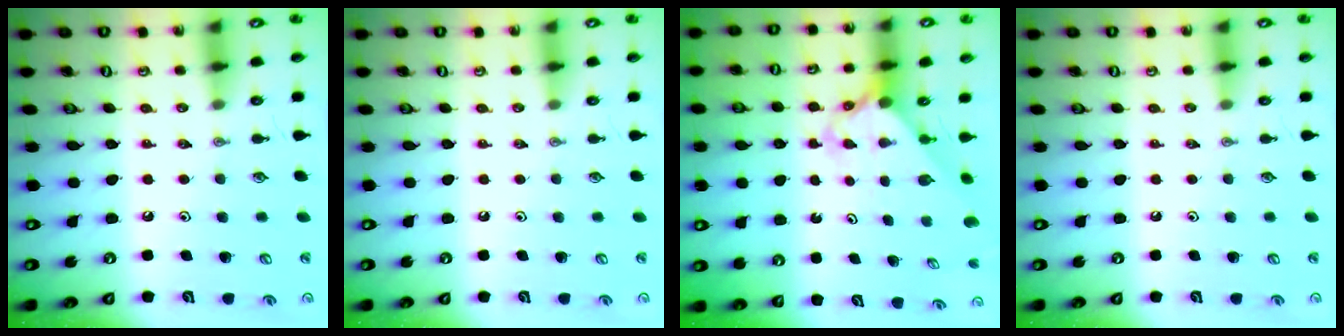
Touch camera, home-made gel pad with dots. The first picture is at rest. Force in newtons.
{"total": 0.0}
{"total": 2.6, "press": 2.6, "slide": 0.1}
{"total": 0.0}